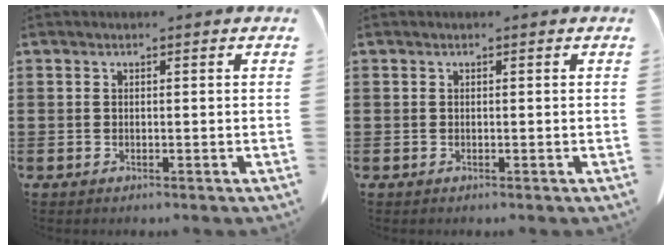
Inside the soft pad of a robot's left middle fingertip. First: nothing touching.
{"total": 0.0}